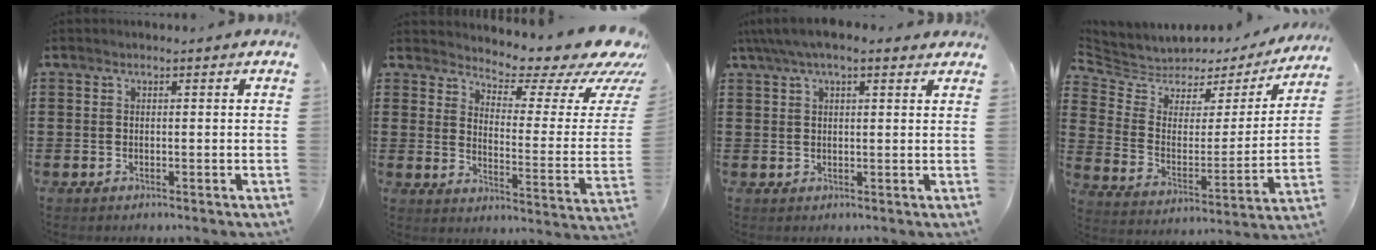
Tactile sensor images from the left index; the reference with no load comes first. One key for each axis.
{"total": 6.1, "fx": 5.1, "fy": 1.5, "fz": 3.1, "tx": -0.053, "ty": -0.050, "tz": 0.079}
{"total": 4.3, "fx": 2.9, "fy": 1.6, "fz": 2.8, "tx": -0.060, "ty": 0.004, "tz": 0.051}
{"total": 4.8, "fx": 4.0, "fy": 2.7, "fz": 0.4, "tx": -0.044, "ty": -0.033, "tz": 0.065}